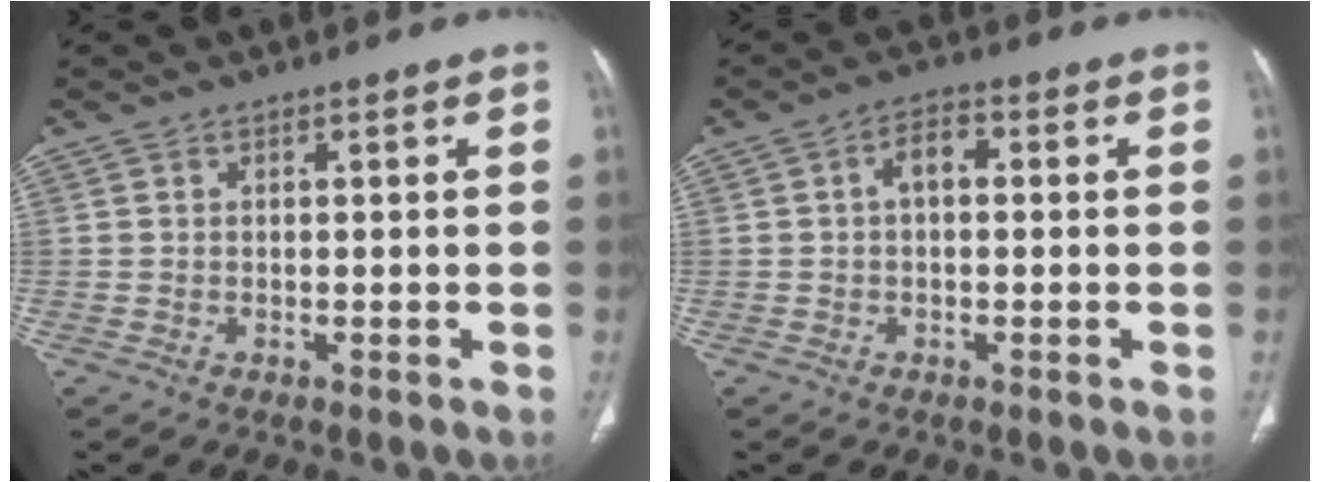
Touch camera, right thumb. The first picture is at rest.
{"total": 4.0, "force": [0.3, 2.3, 3.2], "torque": [-0.048, 0.014, -0.002]}